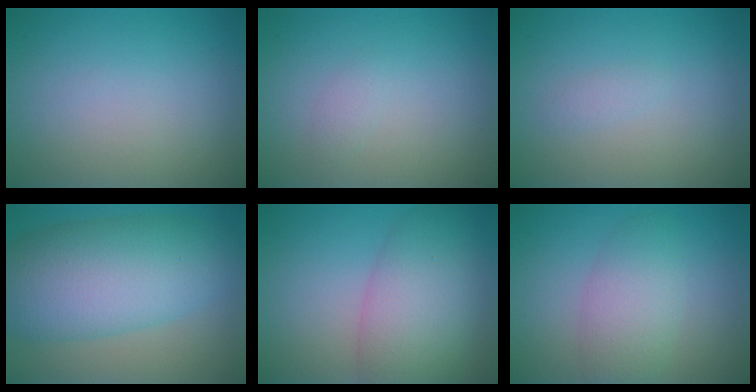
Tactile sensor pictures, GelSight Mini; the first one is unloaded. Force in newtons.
{"total": 0.7, "press": 0.7, "slide": 0.0}
{"total": 0.7, "press": 0.7, "slide": 0.1}
{"total": 9.9, "press": 9.8, "slide": 0.1}
{"total": 7.1, "press": 7.1, "slide": 0.4}
{"total": 3.8, "press": 3.8, "slide": 0.1}